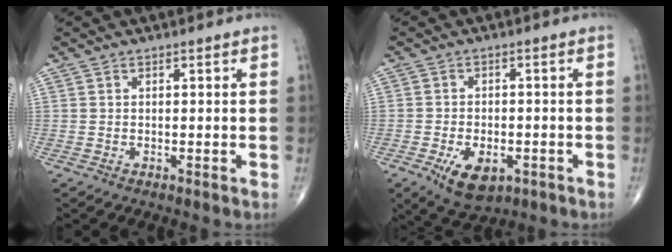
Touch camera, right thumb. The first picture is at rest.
{"total": 8.0, "force": [-3.3, 4.6, 5.6], "torque": [-0.083, 0.006, -0.044]}